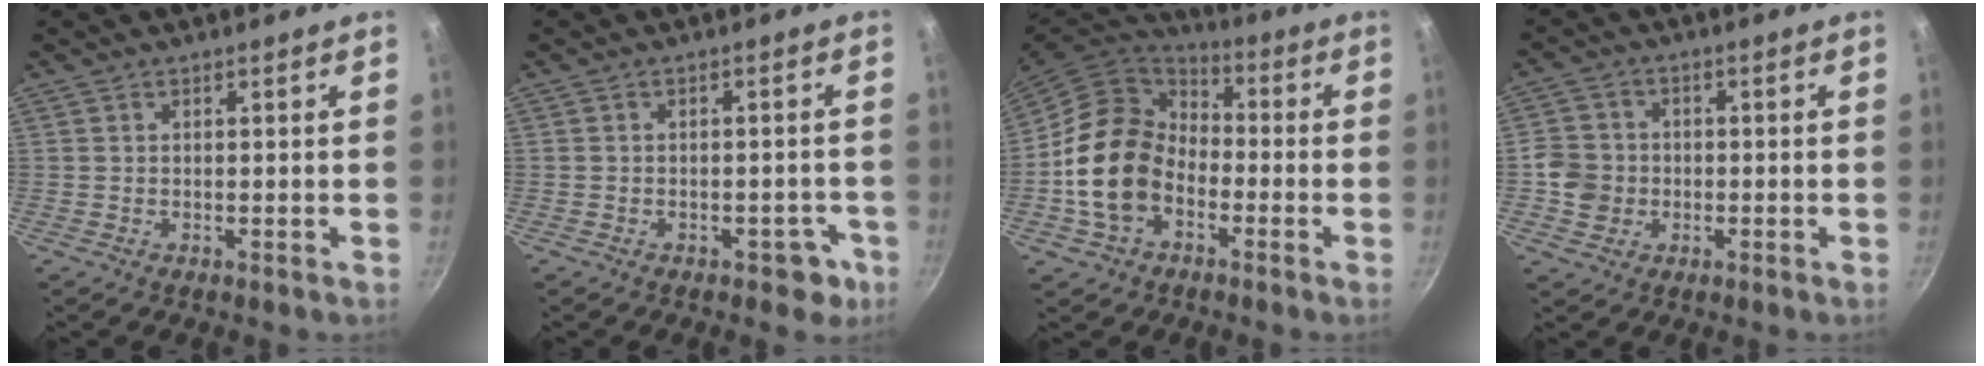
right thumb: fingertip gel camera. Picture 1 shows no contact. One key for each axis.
{"total": 4.4, "fx": -2.1, "fy": 2.9, "fz": 2.6, "tx": -0.004, "ty": 0.028, "tz": -0.011}
{"total": 16.8, "fx": -4.0, "fy": 12.5, "fz": 10.5, "tx": -0.158, "ty": 0.043, "tz": -0.085}
{"total": 6.2, "fx": -1.2, "fy": 5.7, "fz": 2.1, "tx": -0.019, "ty": 0.016, "tz": -0.030}